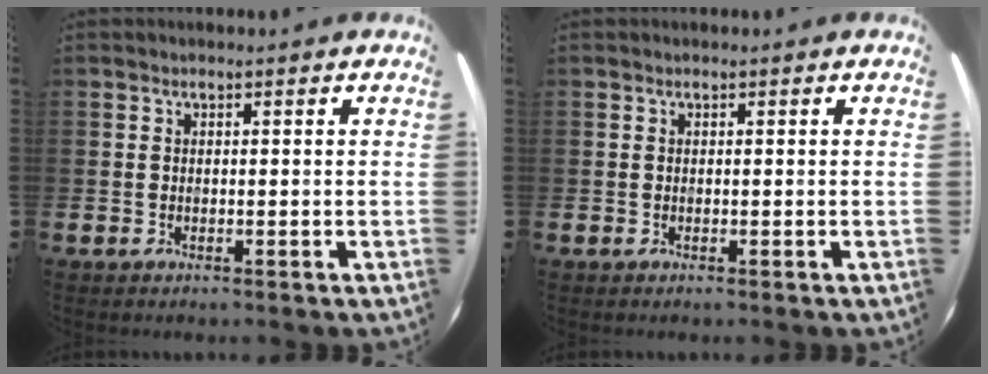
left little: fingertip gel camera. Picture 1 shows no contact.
{"total": 0.0}